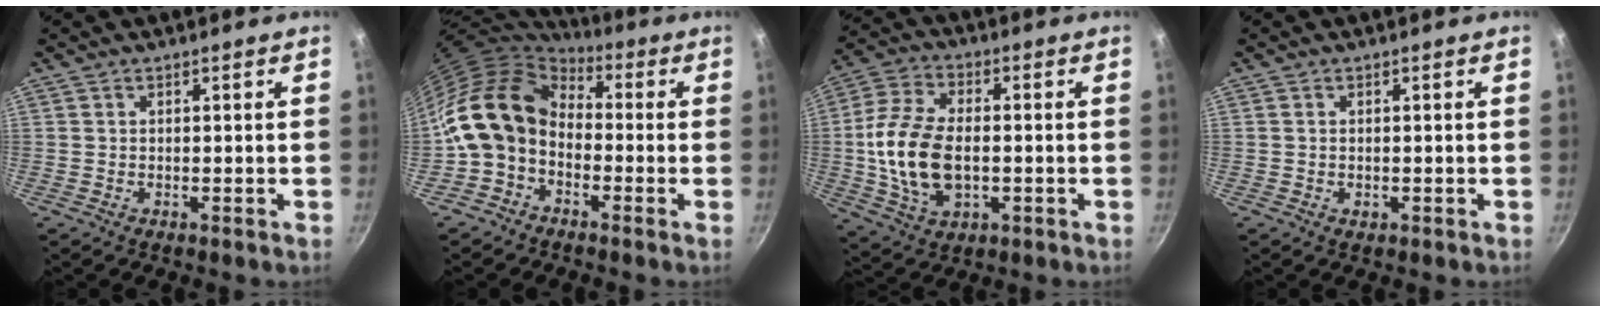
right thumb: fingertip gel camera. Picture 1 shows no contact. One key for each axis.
{"total": 14.0, "fx": -1.0, "fy": 10.7, "fz": 9.0, "tx": -0.146, "ty": 0.040, "tz": -0.038}
{"total": 15.0, "fx": -1.1, "fy": 9.1, "fz": 11.8, "tx": -0.229, "ty": 0.016, "tz": -0.021}
{"total": 0.8, "fx": -0.2, "fy": 0.6, "fz": 0.5, "tx": -0.008, "ty": 0.001, "tz": -0.001}